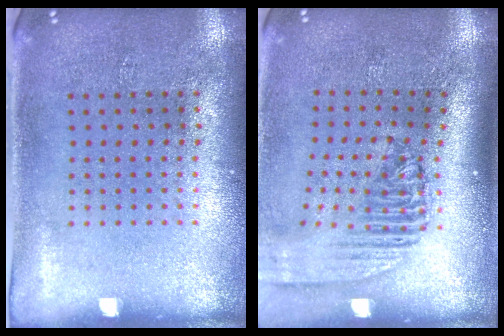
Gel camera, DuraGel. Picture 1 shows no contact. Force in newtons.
{"total": 2.3, "press": 1.7, "slide": 1.5}